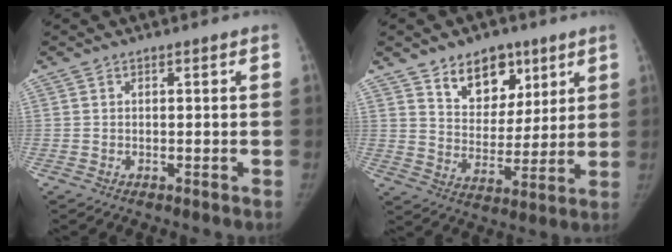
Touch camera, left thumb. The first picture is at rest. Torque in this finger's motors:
{"motor_torque": [0.00, 0.03, 0.18, 0.01, 0.03]}